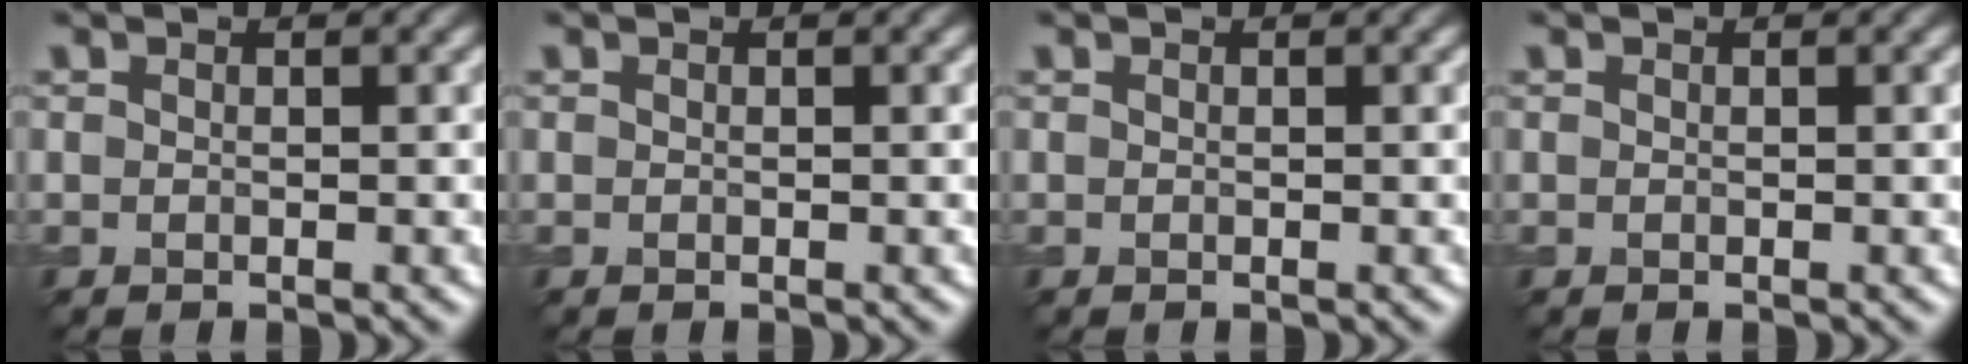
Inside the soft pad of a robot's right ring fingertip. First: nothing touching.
{"total": 0.0}
{"total": 0.0}
{"total": 0.0}